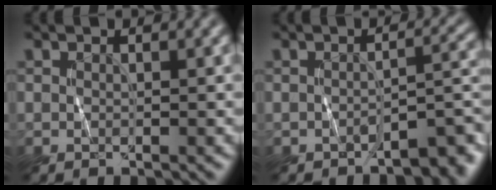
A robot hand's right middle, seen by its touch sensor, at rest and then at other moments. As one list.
[{"total": 3.1, "force": [-2.7, 0.8, 1.2], "torque": [-0.005, 0.005, -0.043]}]